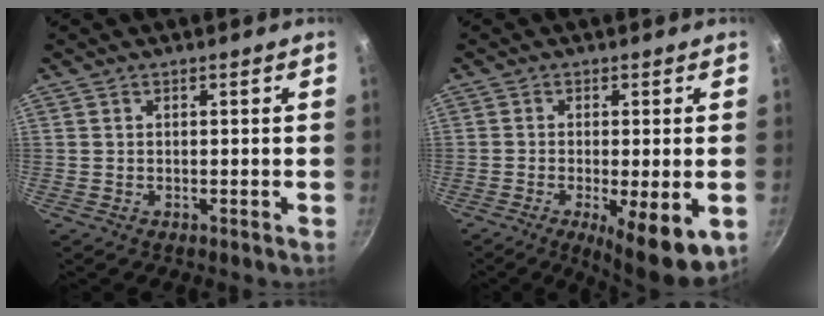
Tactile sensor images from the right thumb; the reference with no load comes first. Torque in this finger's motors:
{"motor_torque": [0.04, 0.53, -0.03, -0.01, 0.03]}